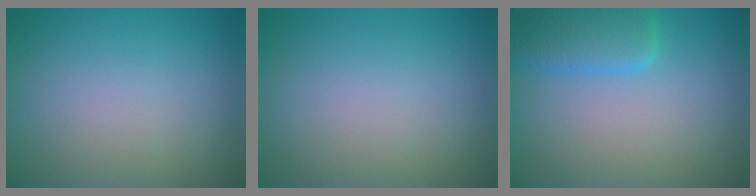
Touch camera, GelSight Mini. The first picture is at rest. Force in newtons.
{"total": 0.0}
{"total": 4.0, "press": 4.0, "slide": 0.1}